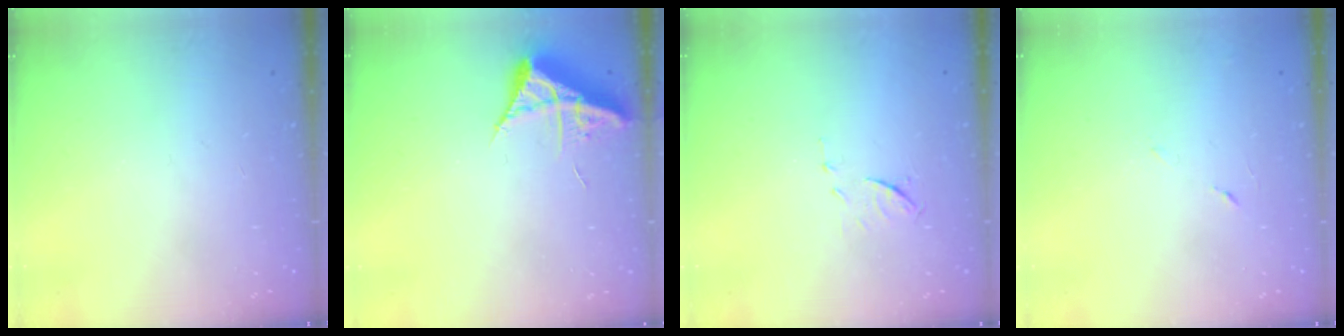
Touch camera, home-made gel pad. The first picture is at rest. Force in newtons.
{"total": 9.2, "press": 9.2, "slide": 0.8}
{"total": 6.3, "press": 6.2, "slide": 0.6}
{"total": 5.3, "press": 5.3, "slide": 0.6}